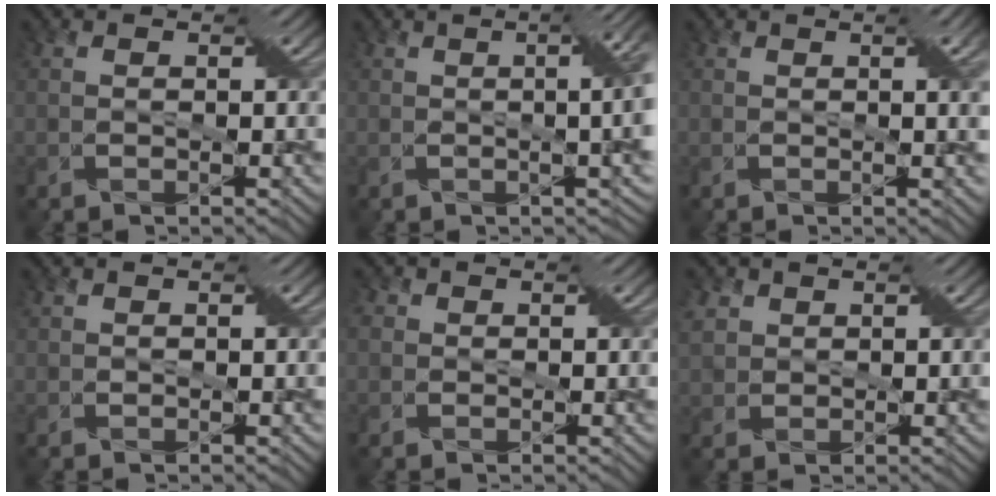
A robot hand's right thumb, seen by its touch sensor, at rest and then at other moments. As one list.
[{"total": 6.1, "force": [0.3, 0.6, 6.1], "torque": [-0.078, 0.005, 0.003]}, {"total": 4.5, "force": [0.8, 0.4, 4.4], "torque": [-0.060, 0.010, 0.013]}, {"total": 0.6, "force": [0.4, 0.5, 0.2], "torque": [-0.002, -0.002, 0.007]}, {"total": 2.7, "force": [0.7, 2.4, 1.1], "torque": [-0.015, 0.013, -0.007]}, {"total": 3.7, "force": [1.3, 3.0, 1.7], "torque": [-0.068, 0.011, 0.024]}]